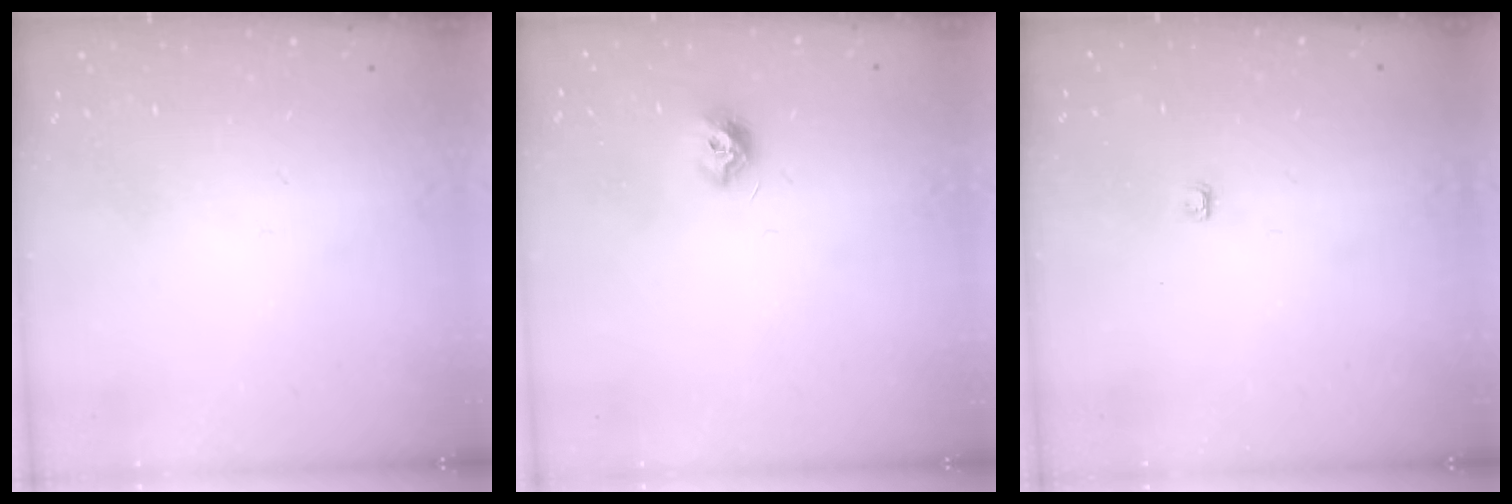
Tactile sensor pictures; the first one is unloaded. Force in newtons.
{"total": 7.3, "press": 7.2, "slide": 0.3}
{"total": 2.8, "press": 2.8, "slide": 0.4}